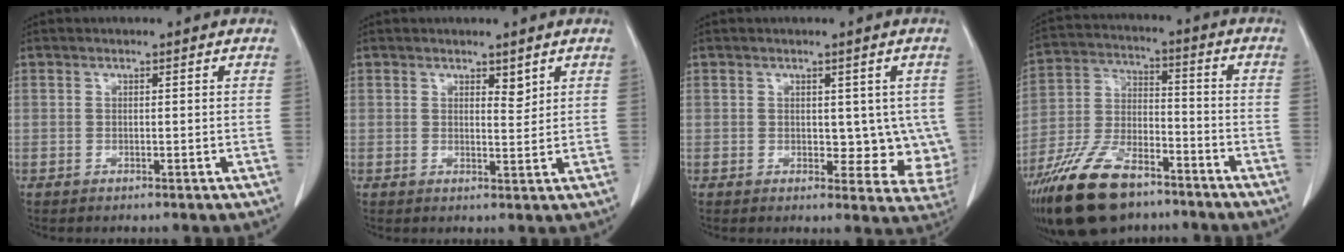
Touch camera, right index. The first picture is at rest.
{"total": 1.9, "force": [1.3, 0.7, 1.1], "torque": [-0.016, -0.010, 0.023]}
{"total": 6.8, "force": [0.6, 4.2, 5.2], "torque": [-0.036, -0.003, 0.014]}
{"total": 15.3, "force": [-10.9, 6.4, 8.7], "torque": [-0.178, 0.001, -0.197]}